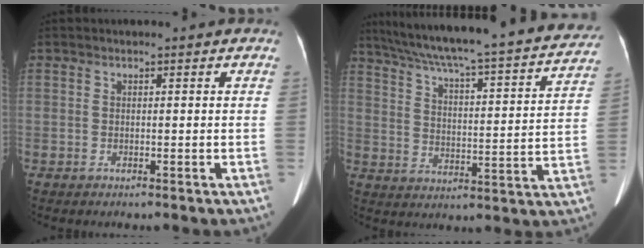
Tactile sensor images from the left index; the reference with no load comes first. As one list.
[{"total": 29.5, "force": [26.2, 2.8, 13.4], "torque": [-0.215, -0.038, 0.340]}]